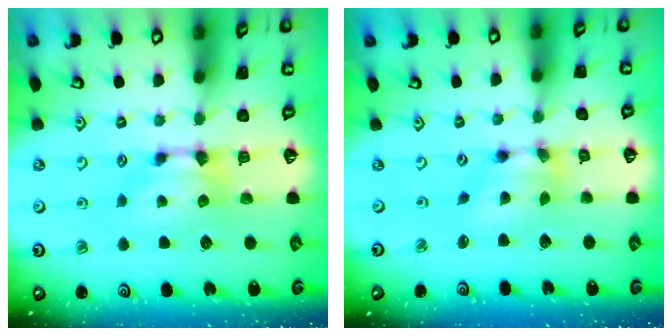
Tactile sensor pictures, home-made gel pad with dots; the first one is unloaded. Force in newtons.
{"total": 4.8, "press": 4.4, "slide": 2.0}